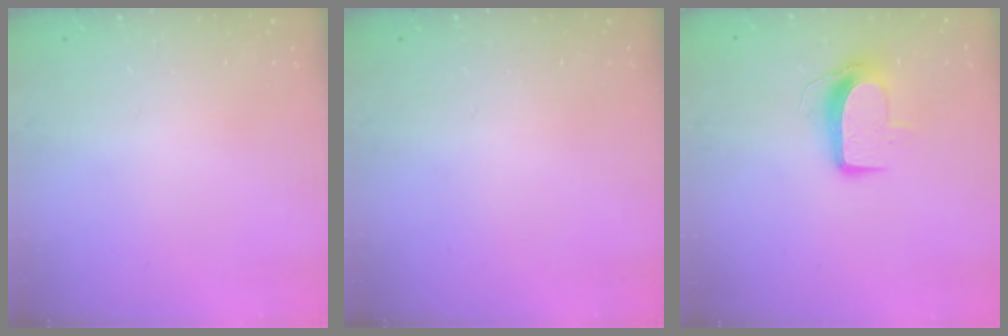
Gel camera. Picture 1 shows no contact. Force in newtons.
{"total": 0.0}
{"total": 9.2, "press": 9.2, "slide": 0.3}